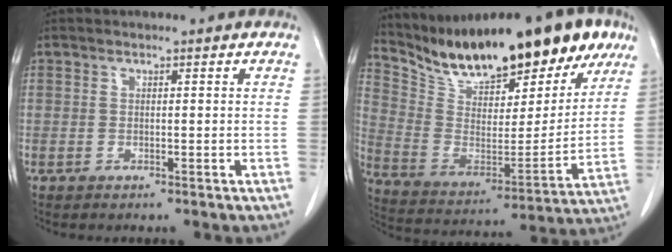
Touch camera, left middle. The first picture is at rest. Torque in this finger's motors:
{"motor_torque": [1.56, -0.58, 0.34, 0.15]}